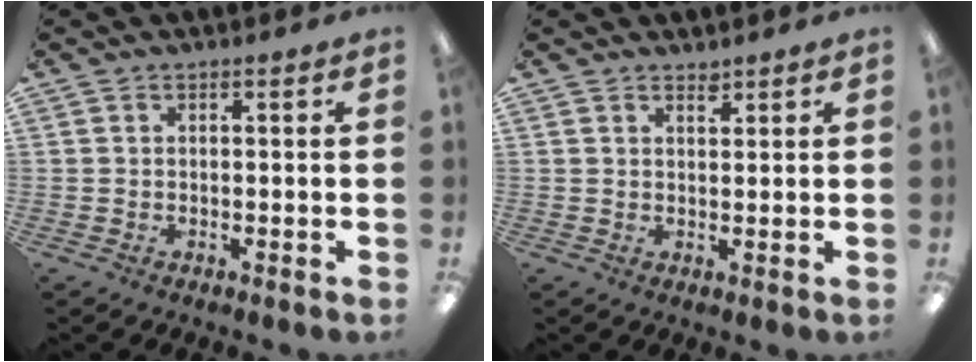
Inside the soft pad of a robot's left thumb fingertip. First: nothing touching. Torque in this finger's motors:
{"motor_torque": [-0.11, -0.11, -0.11, 0.12, 0.03]}